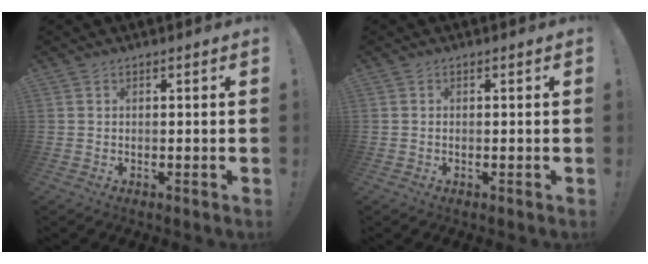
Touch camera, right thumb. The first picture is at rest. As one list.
[{"total": 0.0}]